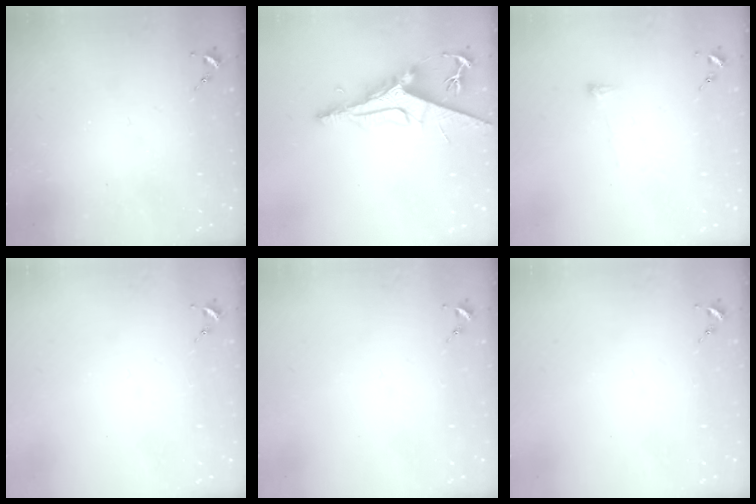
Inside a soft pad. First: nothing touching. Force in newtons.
{"total": 10.5, "press": 10.4, "slide": 1.1}
{"total": 3.4, "press": 3.3, "slide": 0.5}
{"total": 0.0}
{"total": 0.0}
{"total": 0.0}